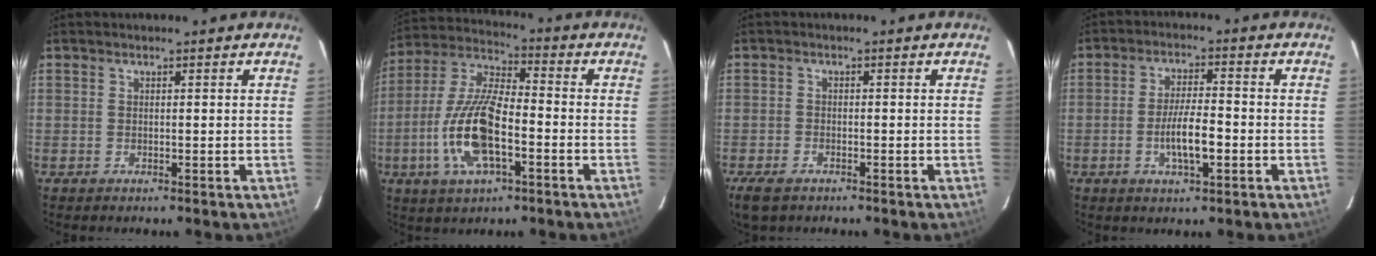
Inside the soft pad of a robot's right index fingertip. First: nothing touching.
{"total": 15.6, "force": [-4.9, 5.5, 13.8], "torque": [-0.291, -0.008, -0.098]}
{"total": 5.0, "force": [-3.3, 2.8, 2.4], "torque": [-0.064, -0.011, -0.062]}
{"total": 6.8, "force": [-2.2, 1.6, 6.2], "torque": [-0.120, -0.003, -0.036]}